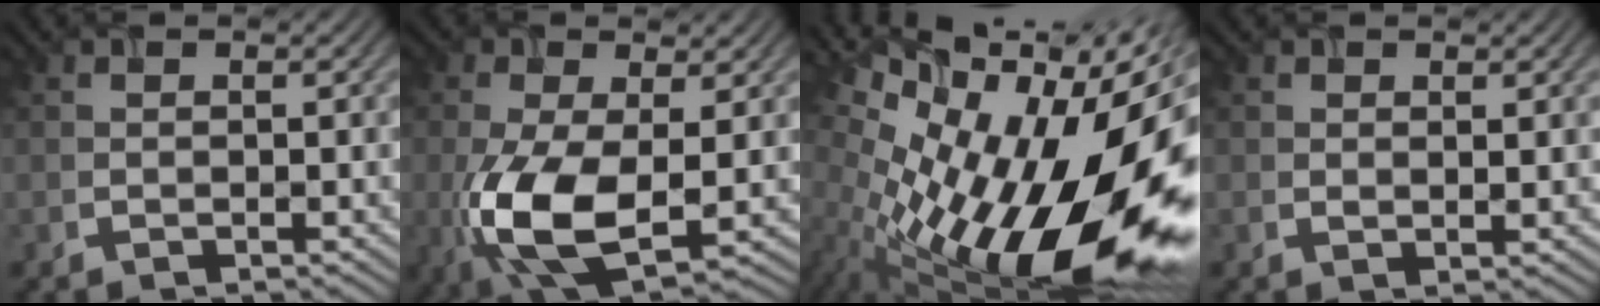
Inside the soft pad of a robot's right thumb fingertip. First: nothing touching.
{"total": 11.6, "force": [-2.7, 5.9, 9.5], "torque": [-0.218, -0.026, -0.045]}
{"total": 20.9, "force": [-3.3, 9.9, 18.2], "torque": [-0.296, -0.034, -0.056]}
{"total": 2.1, "force": [1.6, 0.6, 1.2], "torque": [-0.019, -0.001, 0.029]}